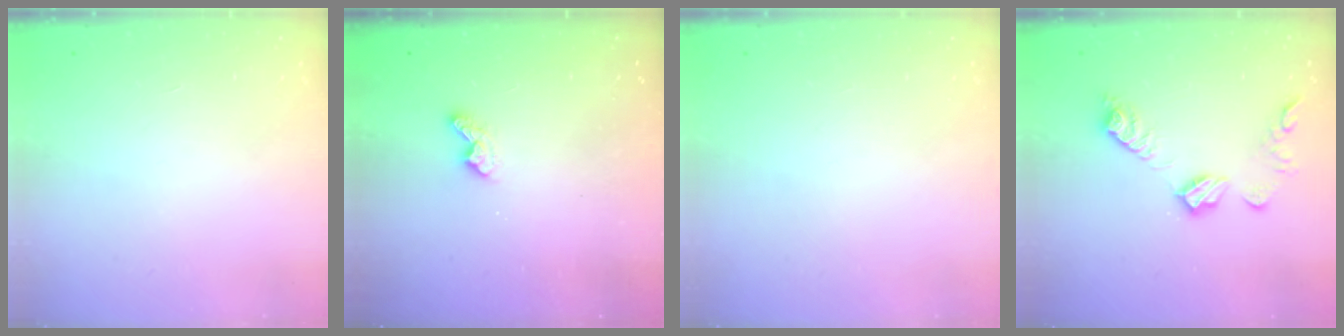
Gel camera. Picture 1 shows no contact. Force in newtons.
{"total": 5.3, "press": 5.2, "slide": 0.5}
{"total": 0.0}
{"total": 11.0, "press": 11.0, "slide": 0.3}